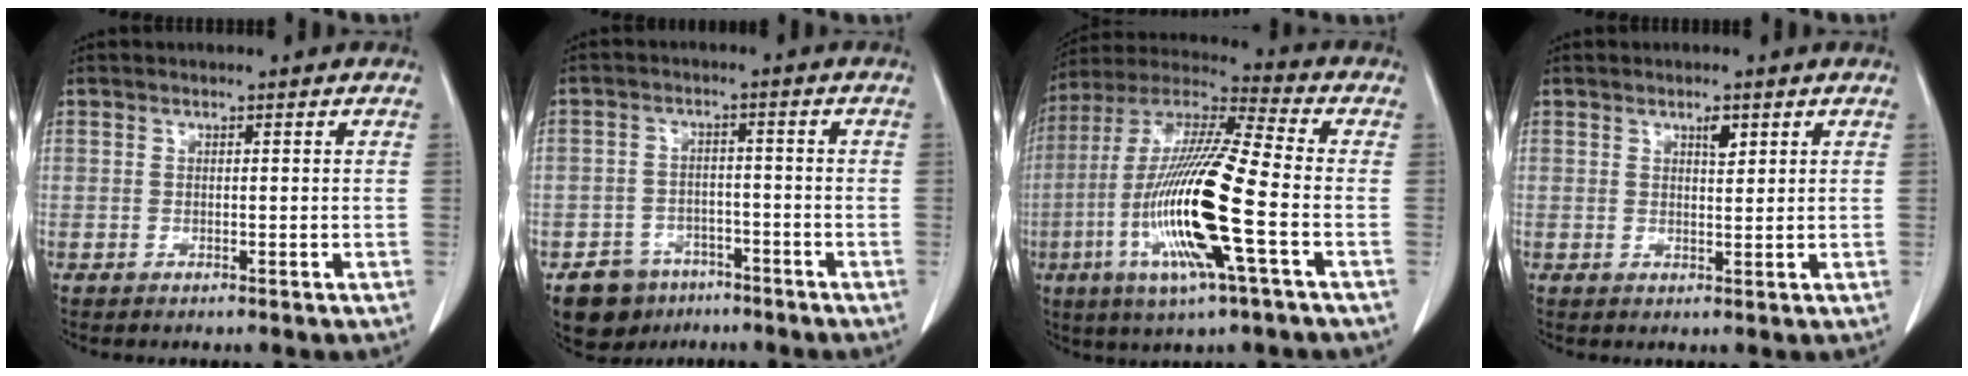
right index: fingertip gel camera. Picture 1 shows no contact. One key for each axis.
{"total": 6.4, "fx": -4.3, "fy": 4.7, "fz": 1.0, "tx": -0.014, "ty": 0.010, "tz": -0.063}
{"total": 19.0, "fx": -5.1, "fy": 1.1, "fz": 18.2, "tx": -0.378, "ty": -0.017, "tz": -0.101}
{"total": 1.9, "fx": 1.1, "fy": 0.6, "fz": 1.4, "tx": -0.025, "ty": -0.004, "tz": 0.018}